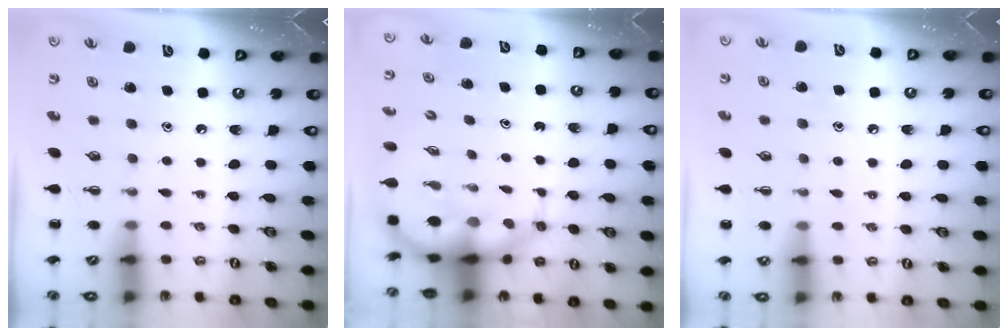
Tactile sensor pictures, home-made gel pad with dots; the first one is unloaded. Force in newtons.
{"total": 8.7, "press": 8.3, "slide": 2.5}
{"total": 7.1, "press": 6.8, "slide": 2.1}